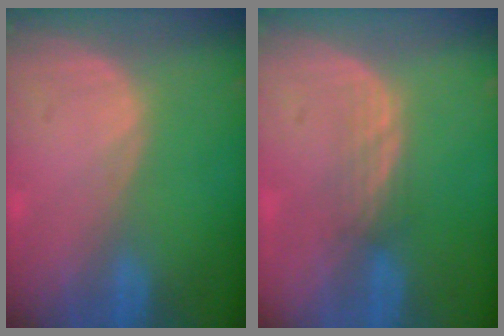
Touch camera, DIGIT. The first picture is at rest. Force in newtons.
{"total": 2.3, "press": 2.2, "slide": 0.6}